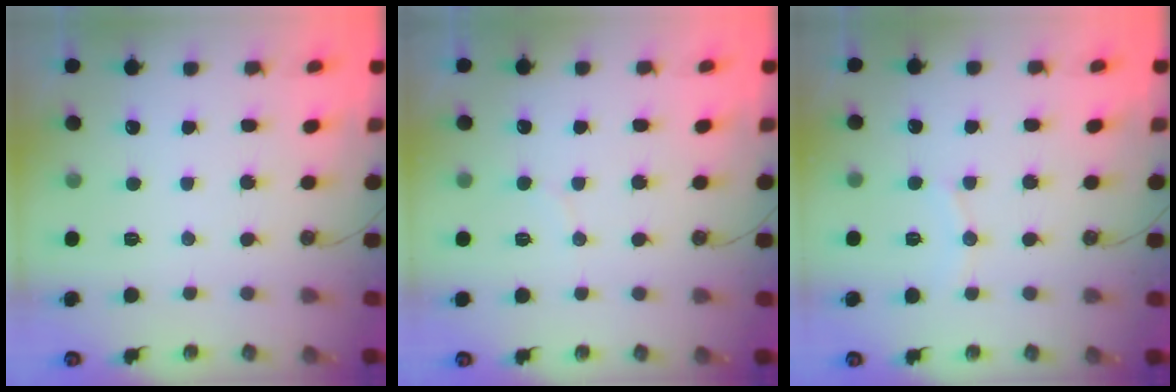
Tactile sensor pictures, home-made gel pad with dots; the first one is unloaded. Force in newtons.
{"total": 3.0, "press": 3.0, "slide": 0.3}
{"total": 5.5, "press": 5.5, "slide": 0.1}